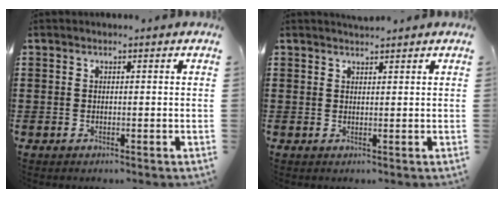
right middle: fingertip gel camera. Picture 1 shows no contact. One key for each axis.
{"total": 1.3, "fx": 1.2, "fy": 0.1, "fz": 0.2, "tx": -0.006, "ty": -0.001, "tz": 0.023}